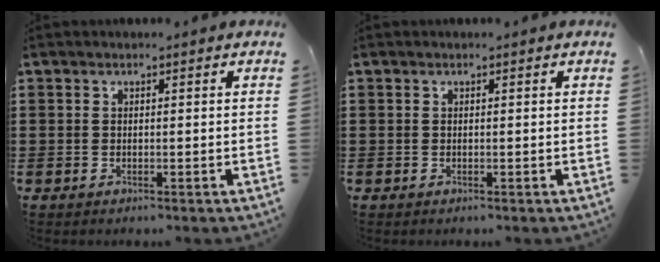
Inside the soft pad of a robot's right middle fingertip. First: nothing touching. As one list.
[{"total": 0.0}]